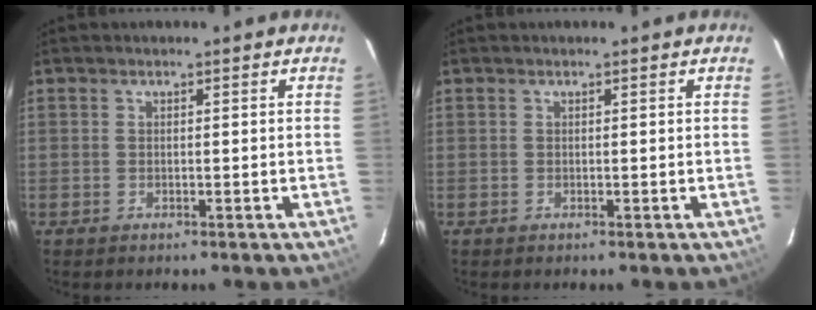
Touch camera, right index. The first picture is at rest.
{"total": 0.0}